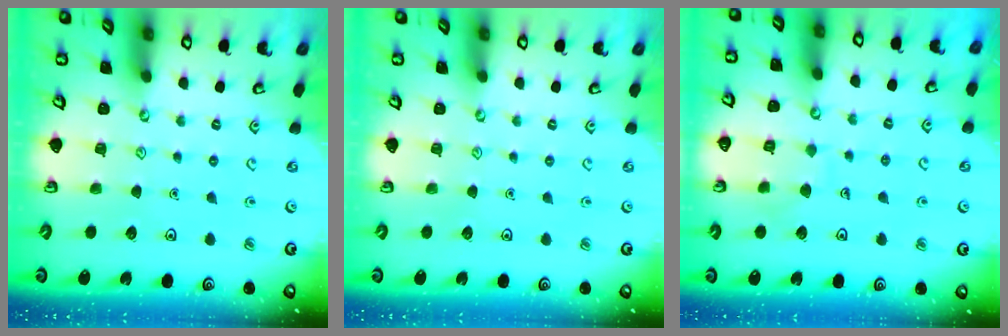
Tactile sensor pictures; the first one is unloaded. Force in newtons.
{"total": 0.0}
{"total": 6.4, "press": 6.3, "slide": 0.5}